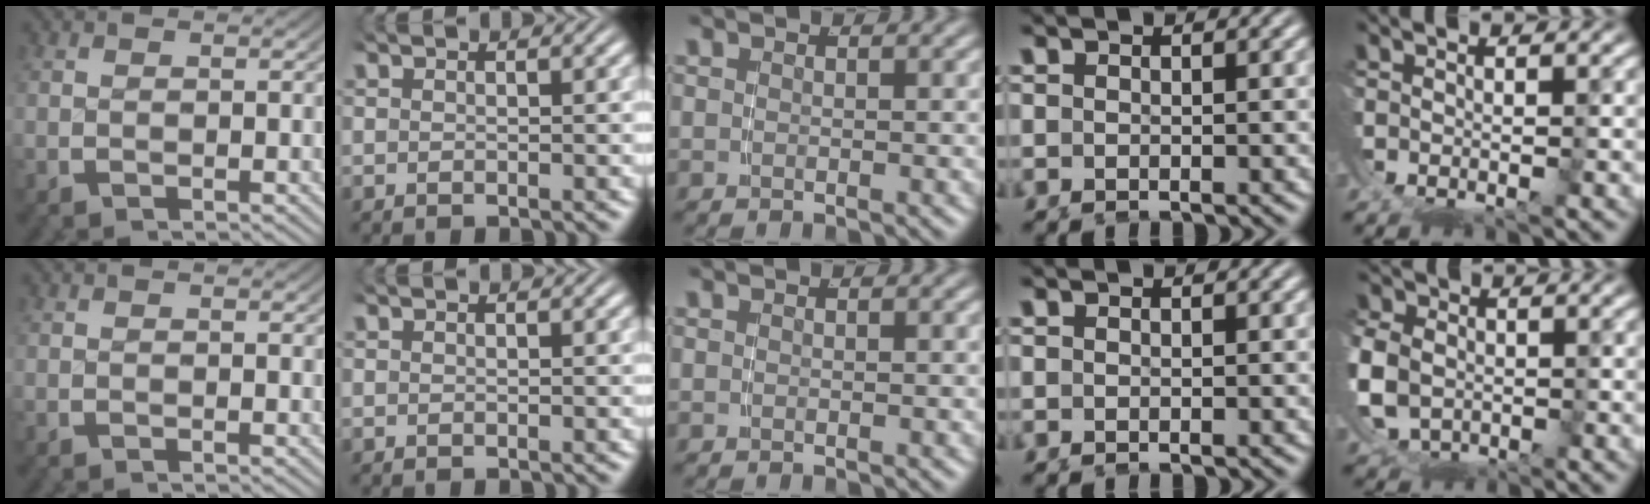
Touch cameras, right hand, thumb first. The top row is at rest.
{"little": {"total": 2.4, "force": [0.4, 2.3, 0.3], "torque": [-0.043, -0.030, 0.024]}}